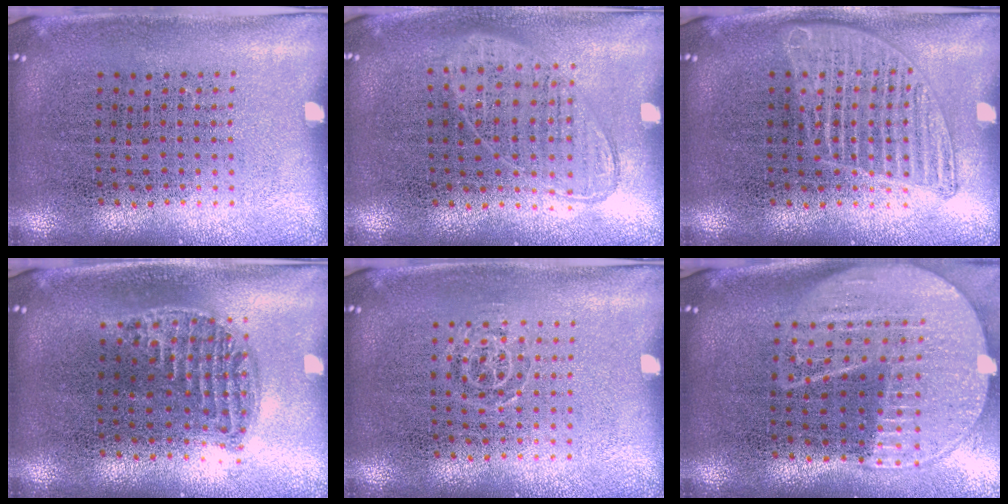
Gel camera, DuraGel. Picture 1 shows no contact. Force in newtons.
{"total": 0.9, "press": 0.8, "slide": 0.4}
{"total": 2.1, "press": 2.1, "slide": 0.3}
{"total": 1.2, "press": 1.1, "slide": 0.5}
{"total": 0.7, "press": 0.5, "slide": 0.4}
{"total": 2.2, "press": 1.9, "slide": 1.0}